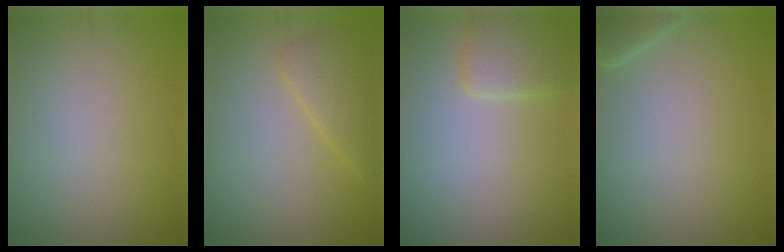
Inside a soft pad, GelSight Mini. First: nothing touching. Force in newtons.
{"total": 2.6, "press": 2.6, "slide": 0.1}
{"total": 2.4, "press": 2.3, "slide": 0.2}
{"total": 1.9, "press": 1.9, "slide": 0.3}